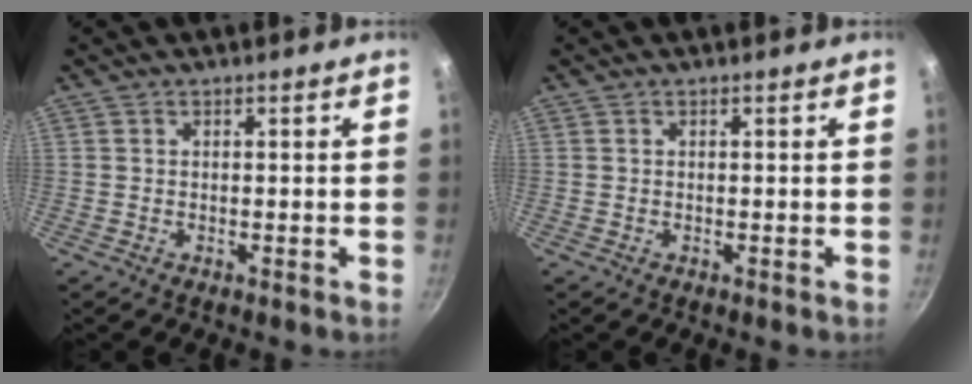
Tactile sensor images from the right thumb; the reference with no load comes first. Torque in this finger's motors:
{"motor_torque": [-0.06, 0.04, 0.00, 0.04, 0.02]}